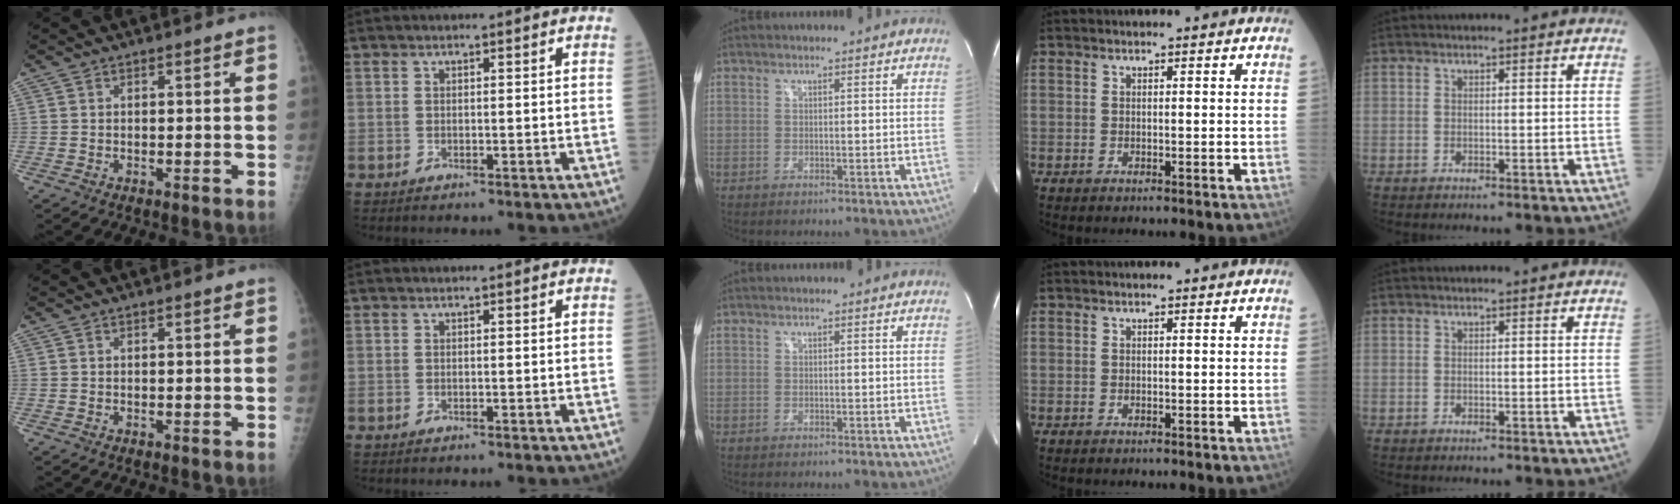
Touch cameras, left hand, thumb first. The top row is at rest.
{}